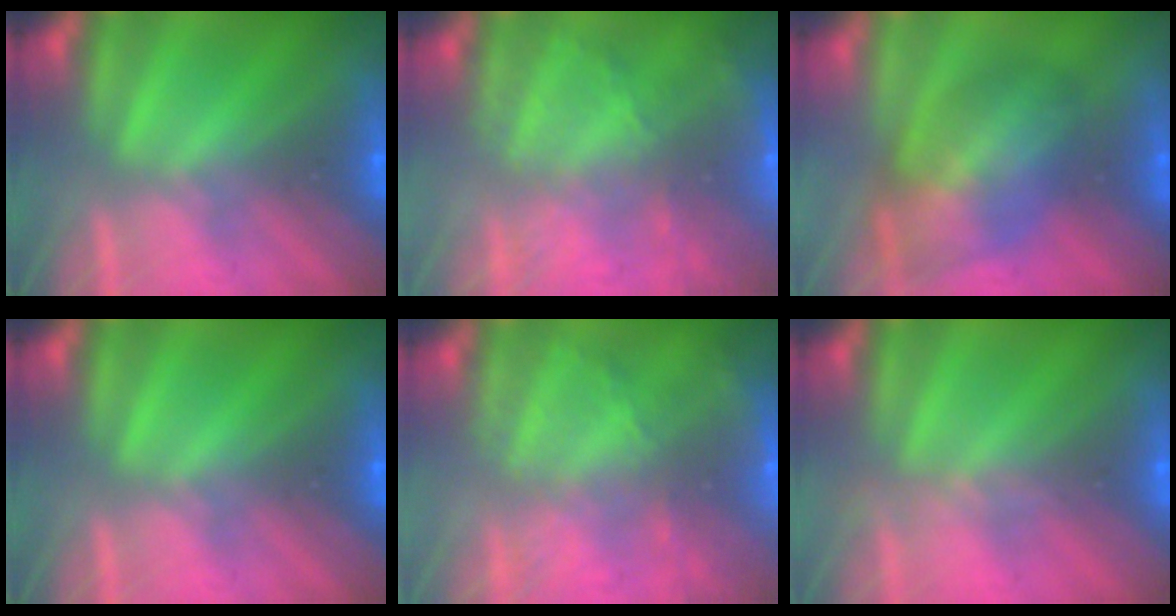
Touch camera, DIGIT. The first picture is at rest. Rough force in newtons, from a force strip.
{"total": 8.5}
{"total": 8.7}
{"total": 0.0}
{"total": 8.5}
{"total": 3.6}